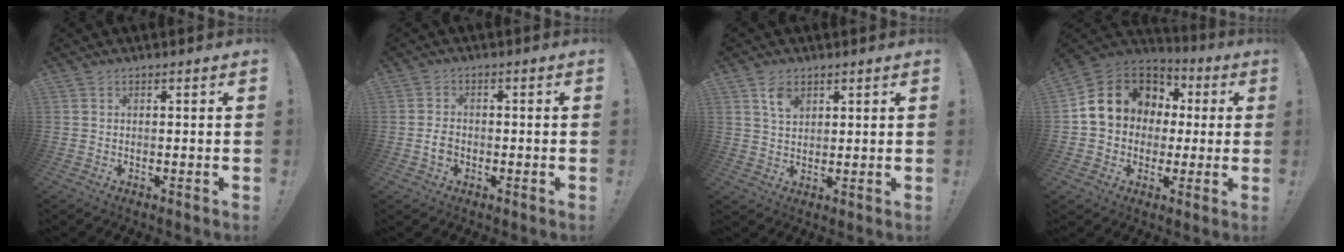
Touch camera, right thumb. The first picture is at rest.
{"total": 3.3, "force": [-1.3, 2.3, 2.0], "torque": [-0.025, 0.007, -0.023]}
{"total": 5.2, "force": [2.9, 3.2, 2.8], "torque": [-0.035, -0.014, 0.051]}
{"total": 15.2, "force": [4.0, 12.7, 7.2], "torque": [-0.104, -0.010, 0.093]}